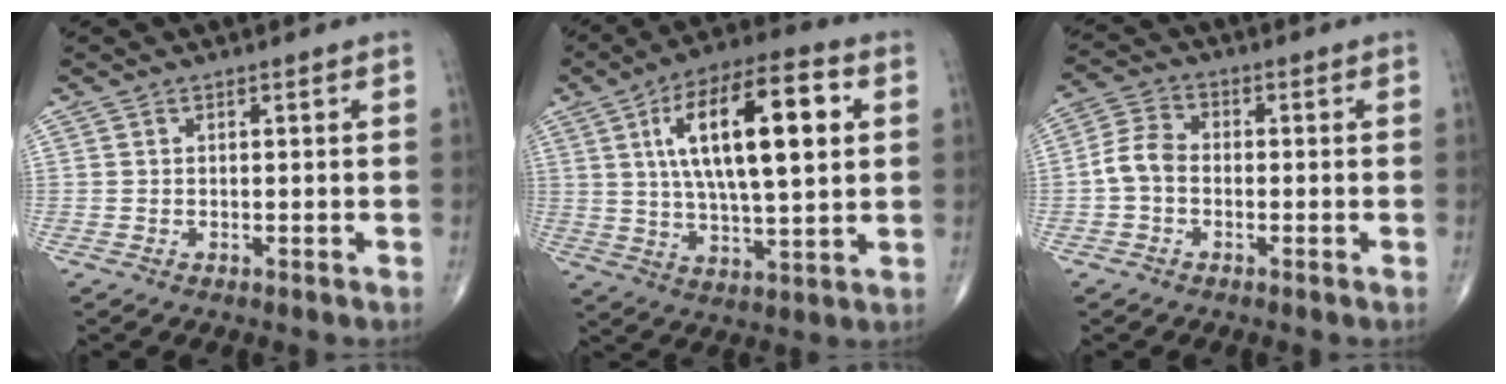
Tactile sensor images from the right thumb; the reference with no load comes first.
{"total": 20.6, "force": [5.1, 7.3, 18.6], "torque": [-0.301, 0.005, 0.081]}
{"total": 5.5, "force": [-1.1, 4.0, 3.6], "torque": [-0.065, 0.018, -0.034]}